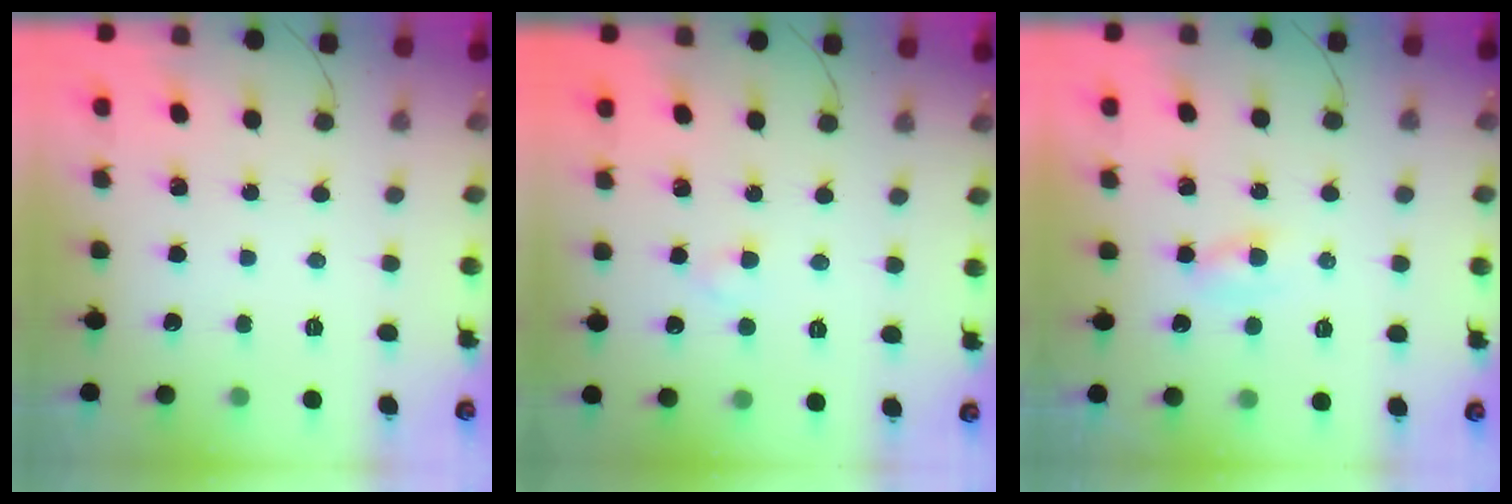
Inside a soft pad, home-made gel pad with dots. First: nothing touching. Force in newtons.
{"total": 1.6, "press": 1.4, "slide": 0.8}
{"total": 1.6, "press": 1.4, "slide": 0.7}